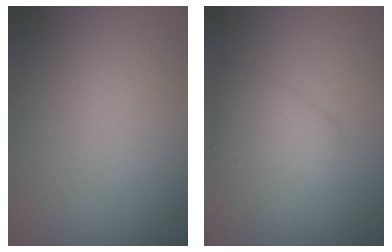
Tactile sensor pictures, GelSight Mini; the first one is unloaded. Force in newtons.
{"total": 3.0, "press": 3.0, "slide": 0.1}